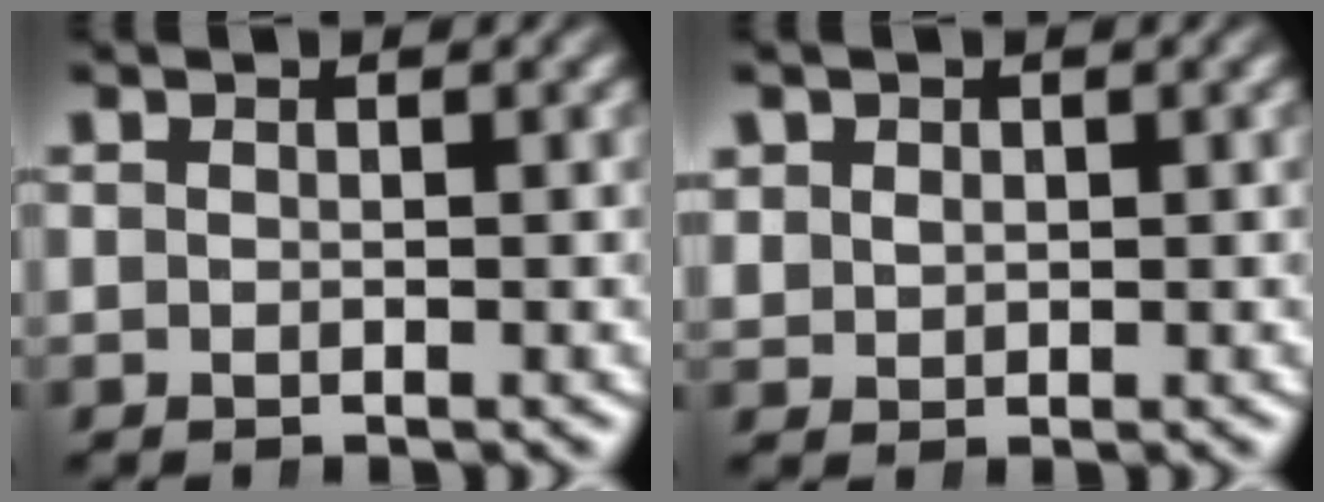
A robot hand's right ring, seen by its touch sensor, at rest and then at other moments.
{"total": 1.8, "force": [0.9, 1.5, 0.6], "torque": [-0.019, -0.013, 0.032]}